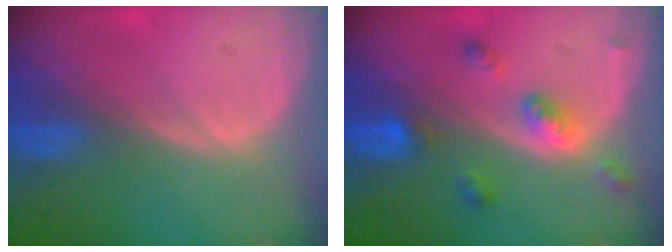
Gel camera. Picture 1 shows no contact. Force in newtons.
{"total": 5.2, "press": 4.5, "slide": 2.6}